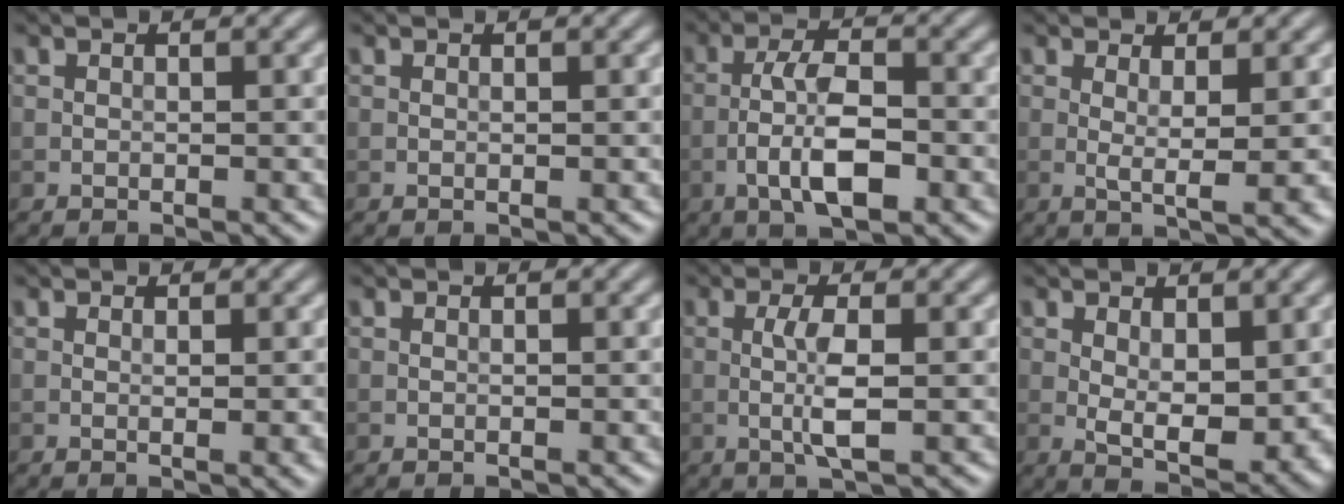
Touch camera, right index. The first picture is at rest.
{"total": 0.0}
{"total": 5.7, "force": [-2.0, 2.1, 4.9], "torque": [-0.092, 0.003, -0.039]}
{"total": 3.1, "force": [0.6, 0.4, 3.0], "torque": [-0.053, -0.011, 0.012]}
{"total": 1.5, "force": [0.3, 0.3, 1.4], "torque": [-0.019, 0.001, 0.003]}
{"total": 0.0}
{"total": 3.2, "force": [-0.3, 0.5, 3.1], "torque": [-0.064, 0.001, -0.007]}
{"total": 4.4, "force": [0.8, 2.0, 3.9], "torque": [-0.071, -0.013, 0.020]}